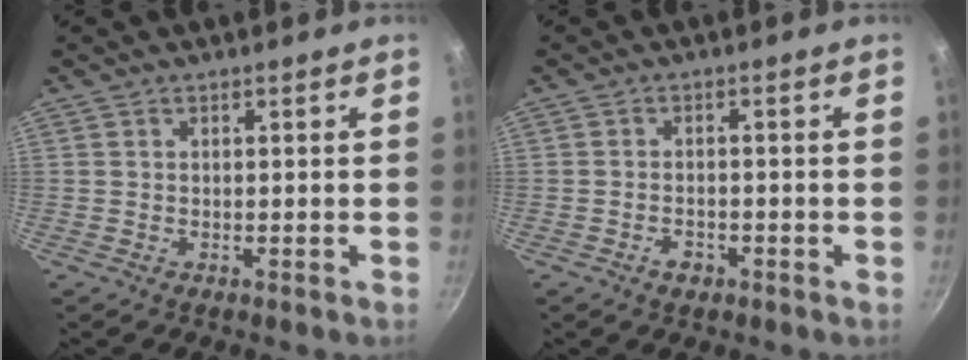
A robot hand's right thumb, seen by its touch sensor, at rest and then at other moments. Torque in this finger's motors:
{"motor_torque": [0.09, 0.84, -0.19, 0.11, 0.00]}